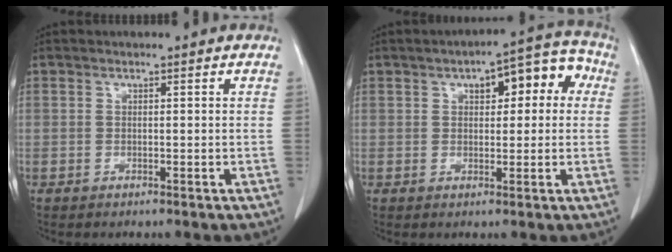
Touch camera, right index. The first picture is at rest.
{"total": 8.8, "force": [2.7, 3.7, 7.5], "torque": [-0.087, 0.043, 0.031]}